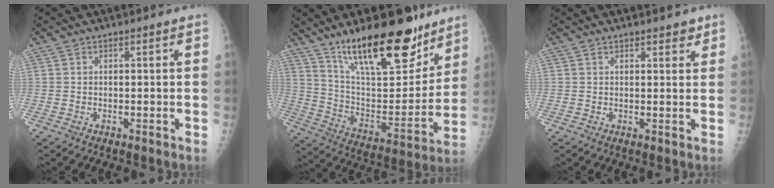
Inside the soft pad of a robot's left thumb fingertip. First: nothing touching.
{"total": 24.6, "force": [17.2, 8.3, 15.5], "torque": [-0.202, -0.086, 0.289]}
{"total": 2.3, "force": [1.8, 1.1, 0.9], "torque": [0.006, -0.009, 0.019]}